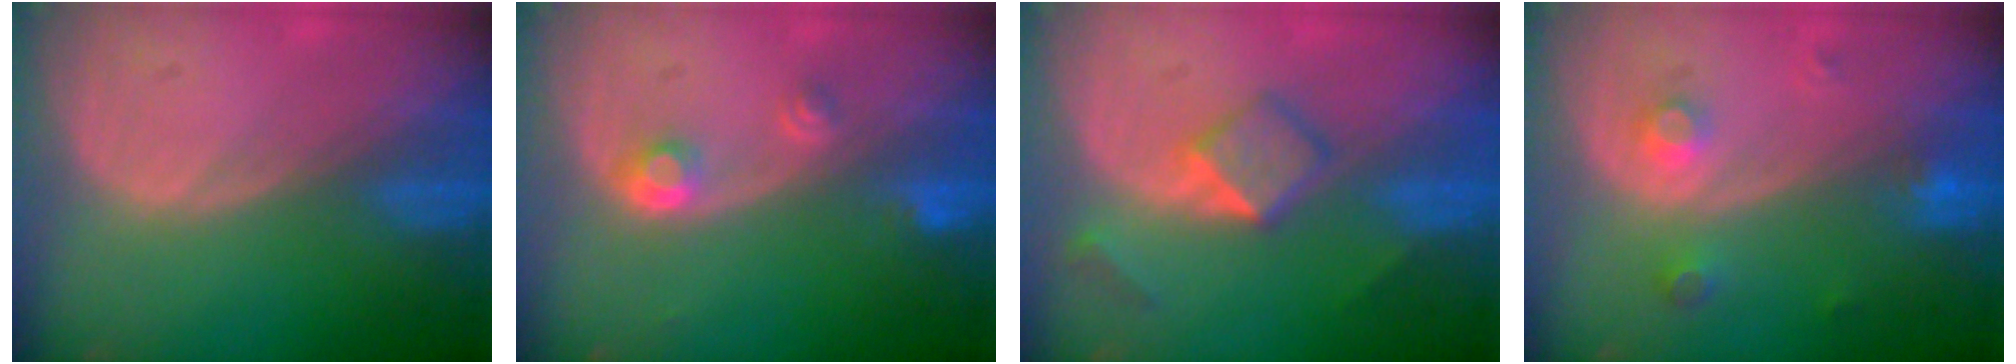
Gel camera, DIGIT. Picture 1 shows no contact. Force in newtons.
{"total": 3.0, "press": 2.8, "slide": 1.0}
{"total": 5.4, "press": 4.6, "slide": 2.8}
{"total": 3.2, "press": 3.0, "slide": 1.1}